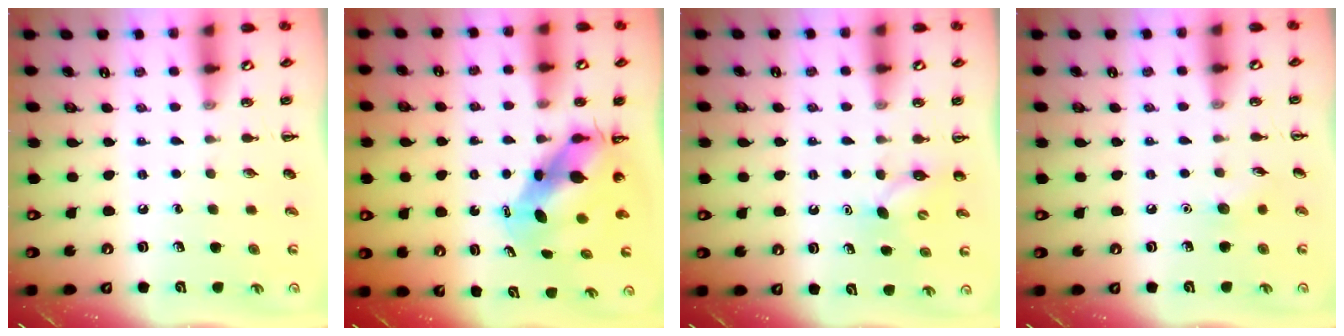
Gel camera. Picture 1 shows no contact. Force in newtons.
{"total": 6.4, "press": 6.2, "slide": 1.8}
{"total": 4.1, "press": 3.9, "slide": 1.2}
{"total": 5.1, "press": 4.9, "slide": 1.5}